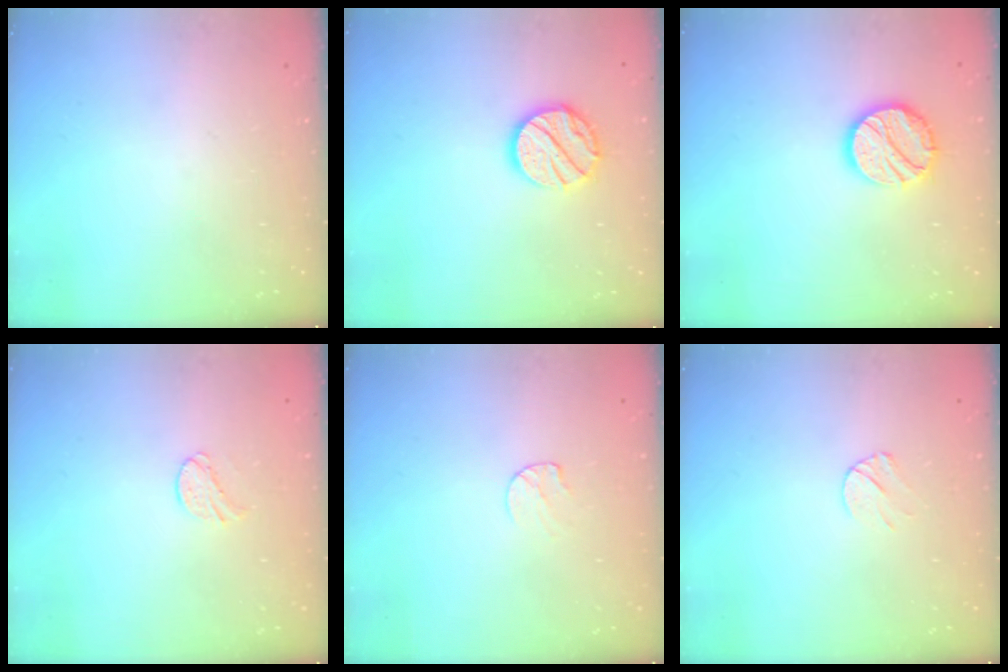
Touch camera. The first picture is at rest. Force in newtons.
{"total": 11.9, "press": 11.9, "slide": 1.0}
{"total": 12.3, "press": 12.3, "slide": 0.8}
{"total": 5.9, "press": 5.9, "slide": 0.6}
{"total": 4.8, "press": 4.8, "slide": 0.4}
{"total": 5.6, "press": 5.5, "slide": 0.7}